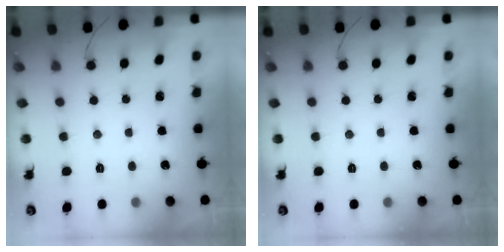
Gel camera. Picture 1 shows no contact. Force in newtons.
{"total": 0.0}